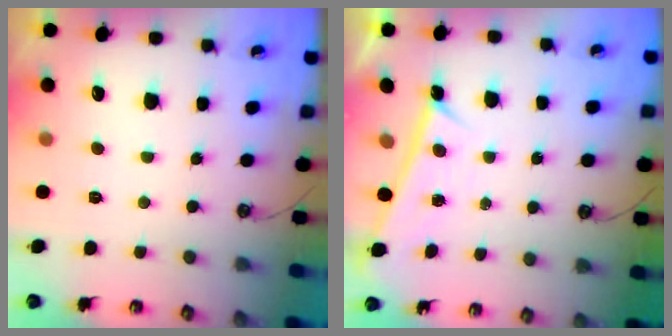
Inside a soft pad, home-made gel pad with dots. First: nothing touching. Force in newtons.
{"total": 1.4, "press": 1.1, "slide": 0.7}